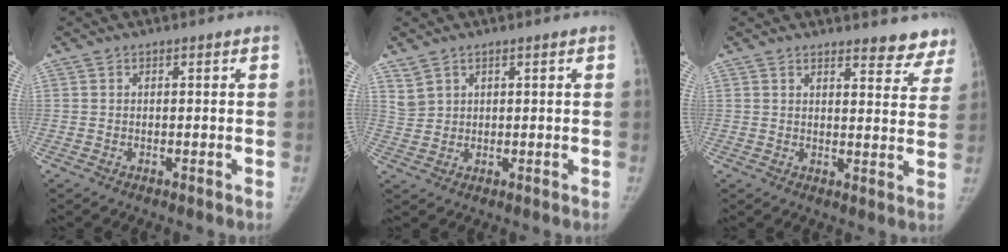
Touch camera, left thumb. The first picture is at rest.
{"total": 2.5, "force": [1.9, 1.6, 0.4], "torque": [0.002, -0.010, 0.042]}
{"total": 8.8, "force": [8.1, 2.6, 2.1], "torque": [0.020, -0.047, 0.073]}